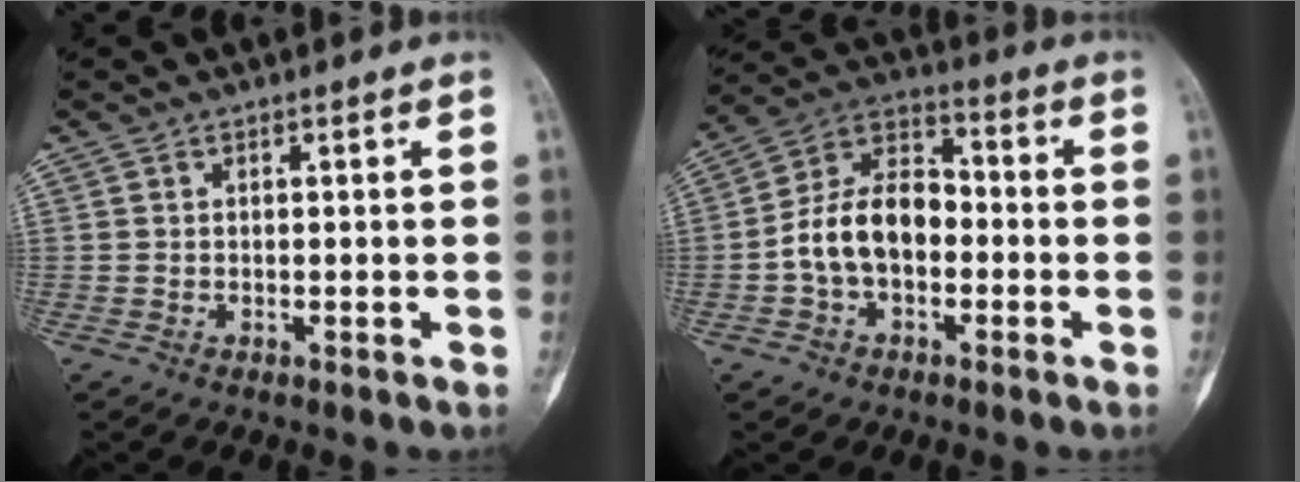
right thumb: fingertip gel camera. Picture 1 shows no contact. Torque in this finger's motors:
{"motor_torque": [0.18, 0.19, 0.31, -0.28, 0.05]}